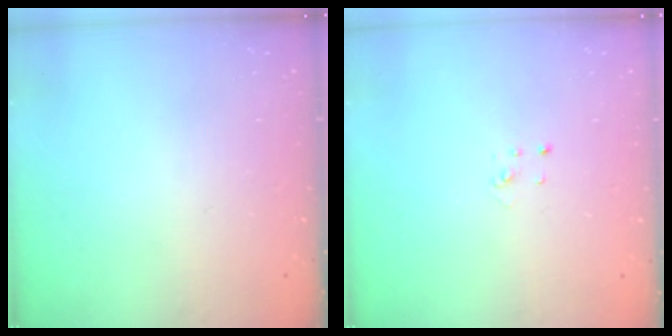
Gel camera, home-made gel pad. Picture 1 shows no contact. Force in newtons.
{"total": 2.0, "press": 2.0, "slide": 0.1}